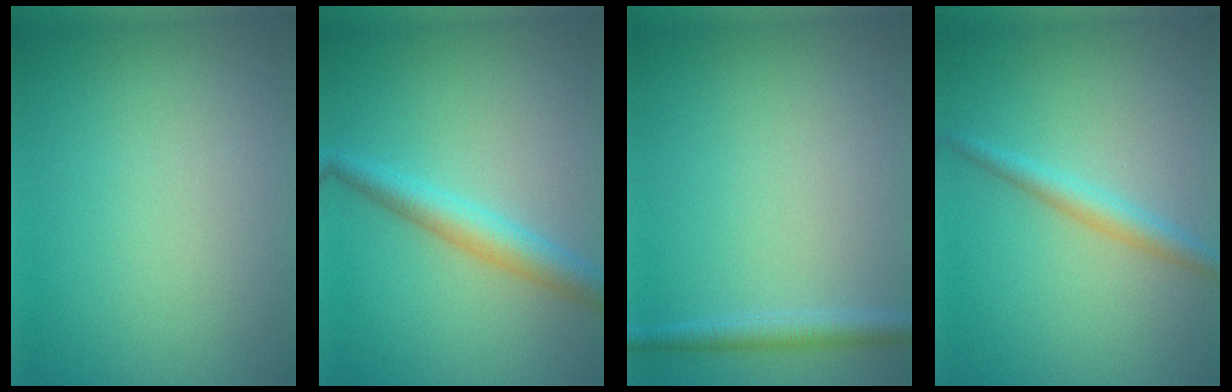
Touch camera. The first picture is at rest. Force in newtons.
{"total": 3.4, "press": 3.4, "slide": 0.1}
{"total": 1.8, "press": 1.8, "slide": 0.1}
{"total": 2.3, "press": 2.3, "slide": 0.0}